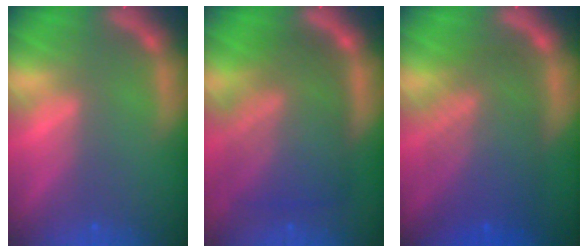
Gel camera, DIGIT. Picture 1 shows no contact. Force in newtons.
{"total": 10.0}
{"total": 9.0}